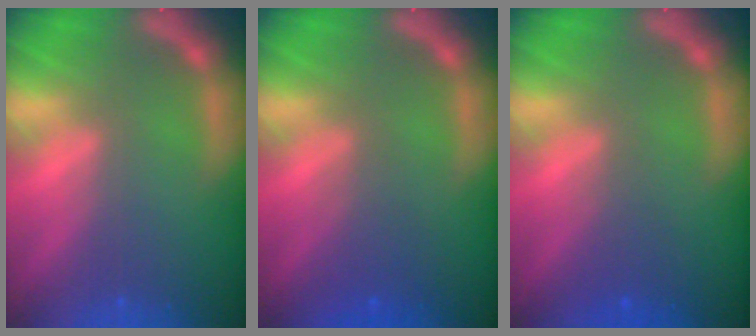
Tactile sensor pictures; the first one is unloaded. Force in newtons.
{"total": 2.4}
{"total": 1.9}